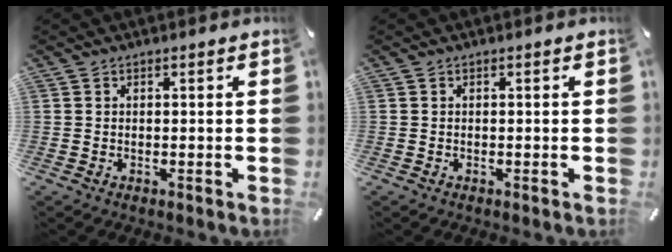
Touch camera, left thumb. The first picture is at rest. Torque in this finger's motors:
{"motor_torque": [-0.13, 0.07, 0.01, -0.01, 0.01]}